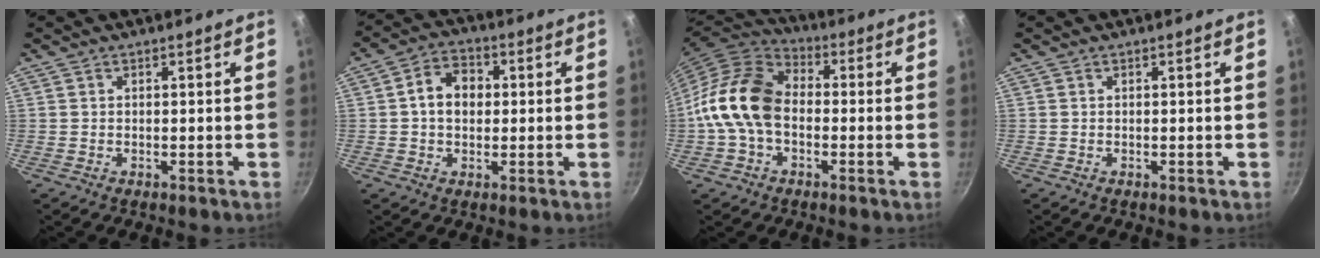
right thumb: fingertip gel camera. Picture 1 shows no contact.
{"total": 7.5, "force": [0.6, 5.8, 4.8], "torque": [-0.057, 0.014, -0.001]}
{"total": 14.2, "force": [-1.5, 10.0, 9.9], "torque": [-0.159, 0.035, -0.047]}
{"total": 0.0}